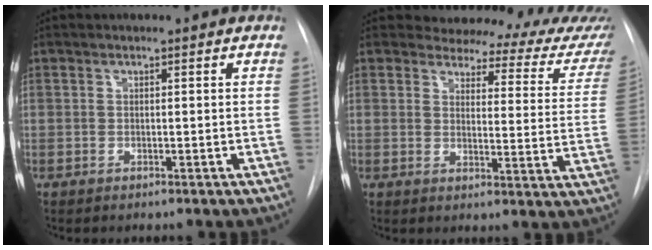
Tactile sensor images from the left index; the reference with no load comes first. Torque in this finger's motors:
{"motor_torque": [0.95, -1.17, 0.12, -0.02]}